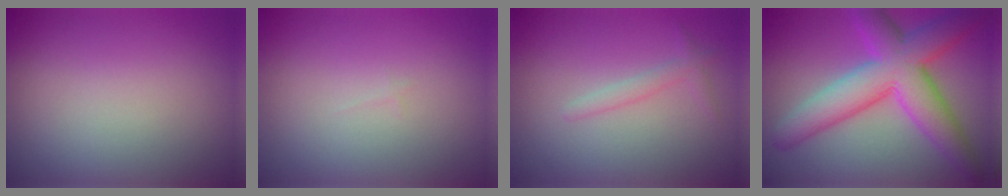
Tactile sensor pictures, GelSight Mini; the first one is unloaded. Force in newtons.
{"total": 0.0}
{"total": 1.3, "press": 1.3, "slide": 0.0}
{"total": 8.9, "press": 8.9, "slide": 0.1}